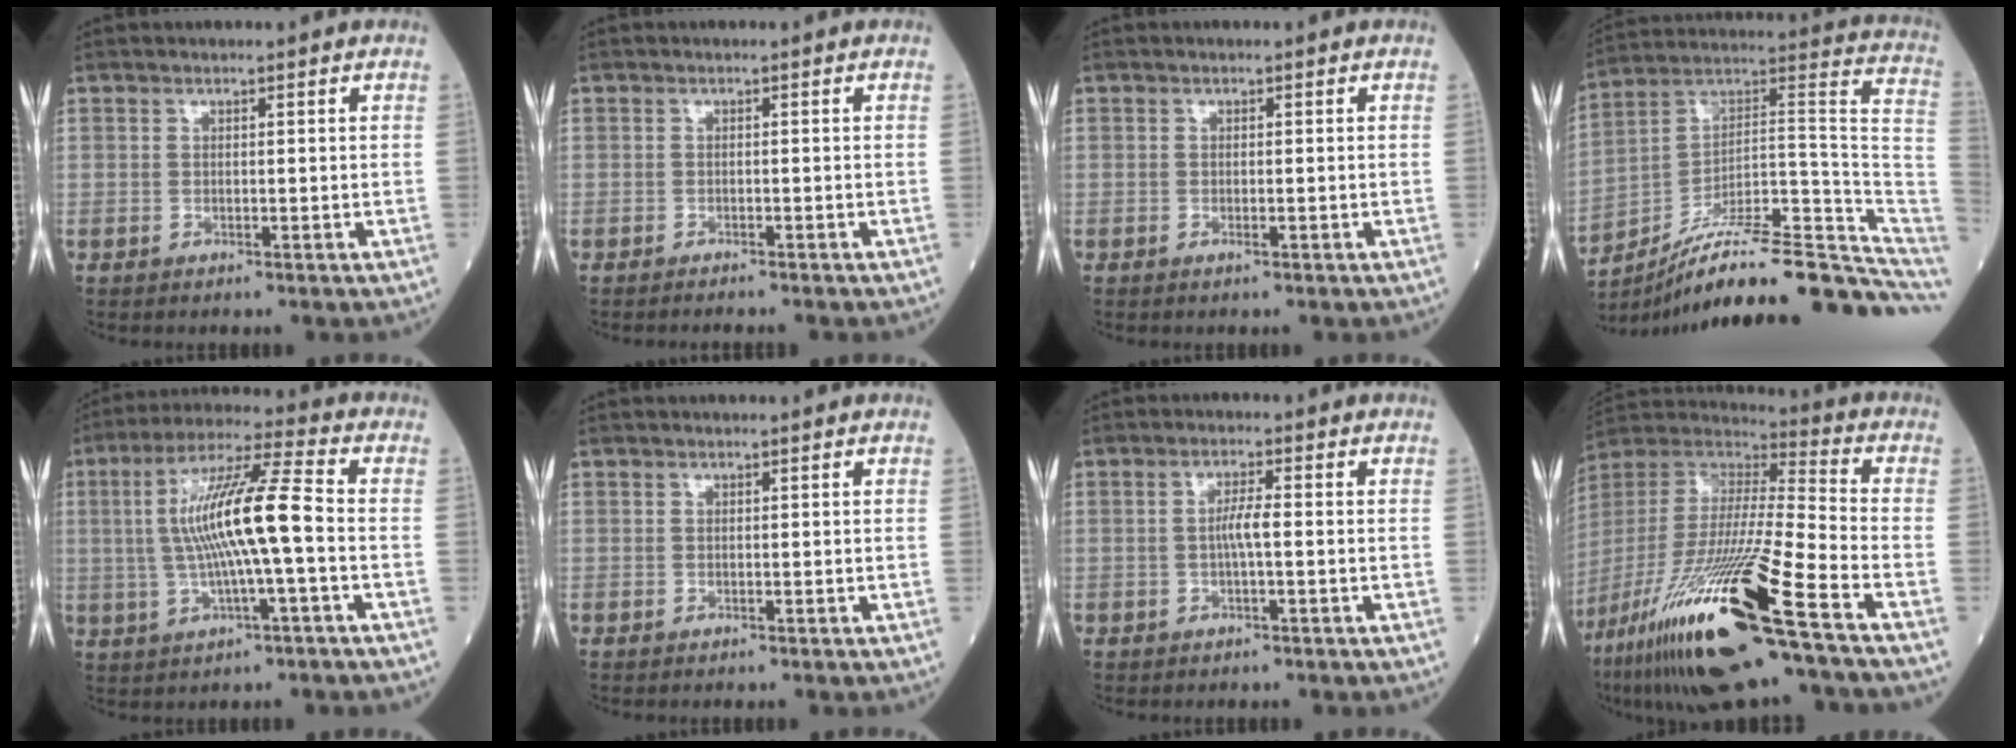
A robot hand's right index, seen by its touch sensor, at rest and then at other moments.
{"total": 2.1, "force": [-2.0, -0.1, 0.6], "torque": [-0.006, -0.002, -0.026]}
{"total": 0.7, "force": [-0.3, 0.0, 0.6], "torque": [-0.014, -0.002, -0.003]}
{"total": 24.0, "force": [-18.8, 3.7, 14.5], "torque": [-0.133, 0.054, -0.284]}
{"total": 13.0, "force": [-0.4, 0.6, 13.0], "torque": [-0.245, 0.016, -0.010]}
{"total": 0.0}
{"total": 2.8, "force": [-0.3, 0.2, 2.8], "torque": [-0.053, 0.003, -0.007]}
{"total": 28.3, "force": [-16.2, 1.5, 23.2], "torque": [-0.484, -0.064, -0.306]}